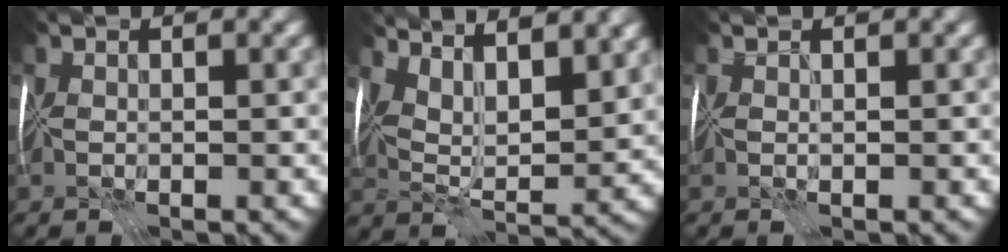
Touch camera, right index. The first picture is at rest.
{"total": 7.8, "force": [5.8, 2.1, 4.8], "torque": [-0.088, 0.005, 0.091]}
{"total": 1.3, "force": [0.0, -1.0, -0.8], "torque": [0.008, -0.003, 0.006]}